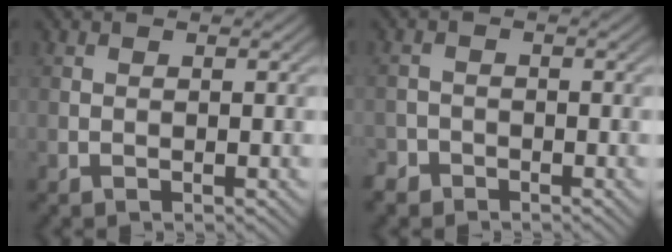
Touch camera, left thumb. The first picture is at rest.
{"total": 2.5, "force": [-2.0, 1.5, 0.2], "torque": [0.000, 0.004, -0.044]}